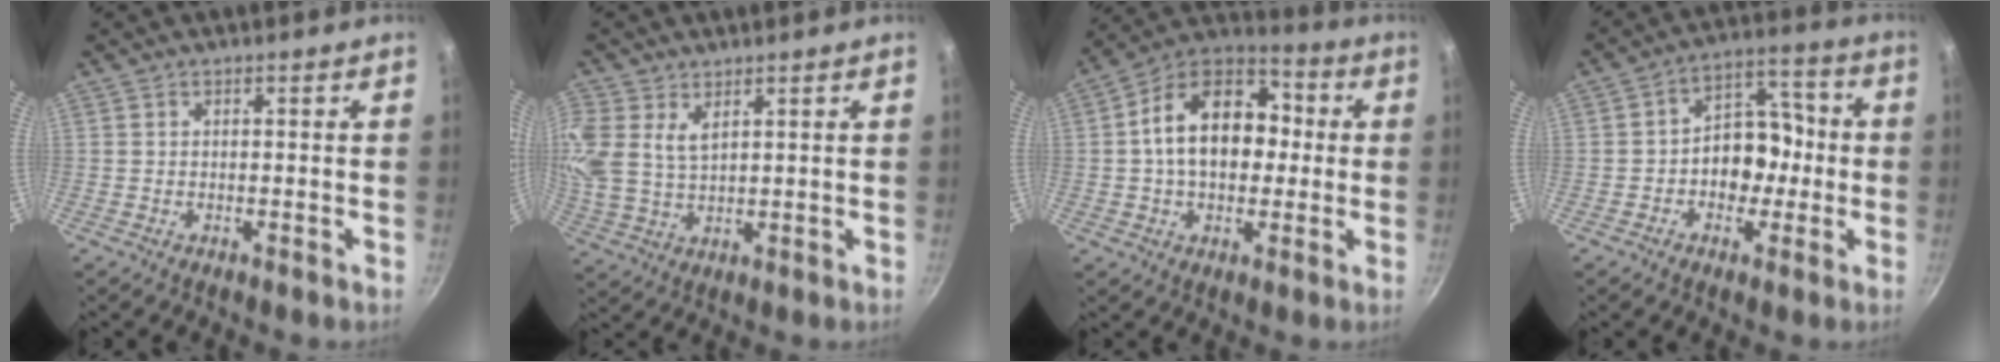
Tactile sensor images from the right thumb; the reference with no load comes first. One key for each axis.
{"total": 11.8, "fx": 5.1, "fy": 7.7, "fz": 7.4, "tx": -0.183, "ty": 0.005, "tz": 0.109}
{"total": 18.1, "fx": 1.0, "fy": 12.6, "fz": 13.0, "tx": -0.176, "ty": 0.037, "tz": -0.002}
{"total": 10.6, "fx": -1.7, "fy": 8.1, "fz": 6.6, "tx": -0.031, "ty": 0.039, "tz": -0.036}